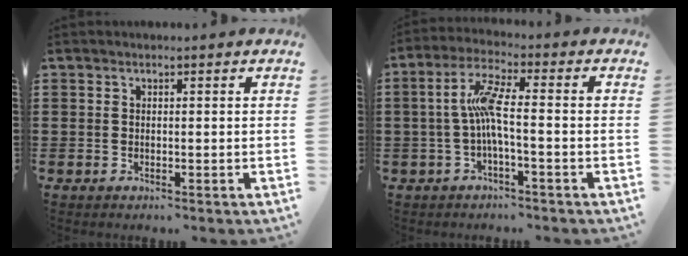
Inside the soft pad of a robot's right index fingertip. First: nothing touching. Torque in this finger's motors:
{"motor_torque": [1.30, -0.46, 0.30, 0.09]}